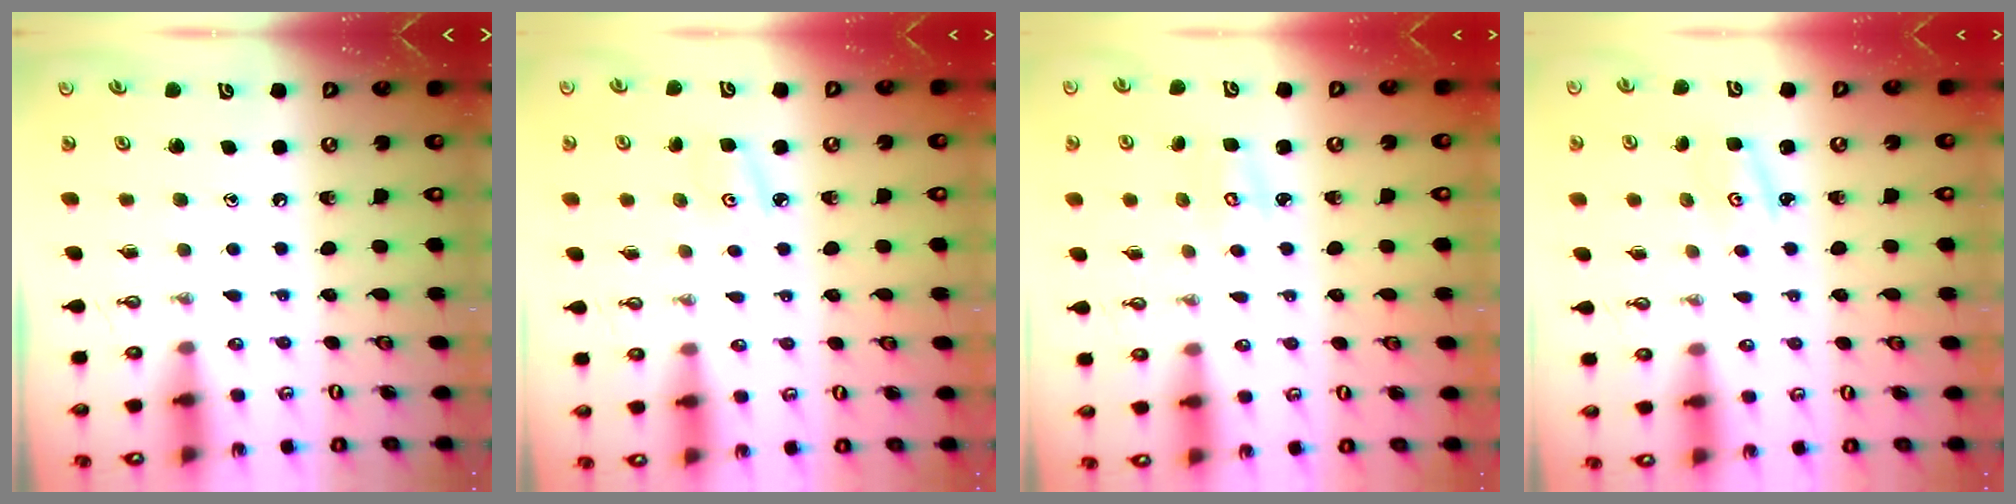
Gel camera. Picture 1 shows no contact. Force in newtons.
{"total": 3.6, "press": 3.6, "slide": 0.4}
{"total": 3.0, "press": 3.0, "slide": 0.3}
{"total": 2.3, "press": 2.3, "slide": 0.3}